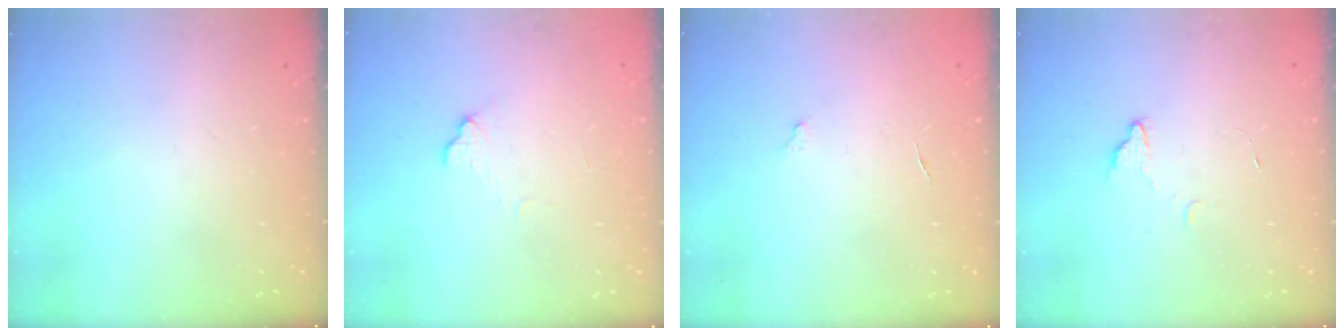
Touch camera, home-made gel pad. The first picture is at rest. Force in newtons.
{"total": 6.6, "press": 6.6, "slide": 0.5}
{"total": 2.8, "press": 2.8, "slide": 0.2}
{"total": 2.2, "press": 2.2, "slide": 0.2}